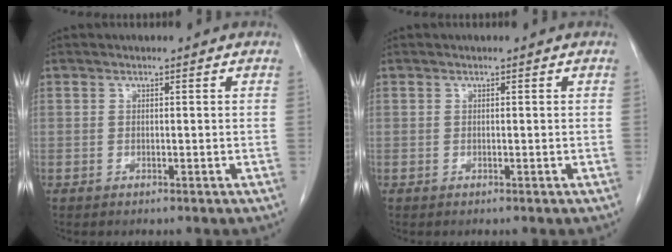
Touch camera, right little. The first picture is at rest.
{"total": 0.0}